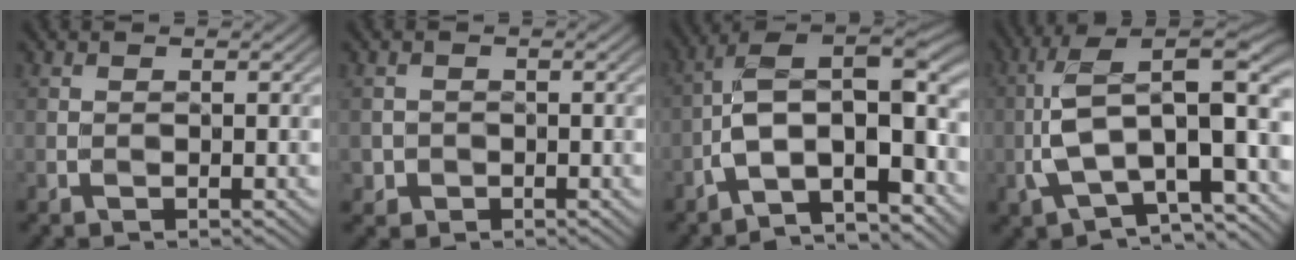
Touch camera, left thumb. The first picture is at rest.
{"total": 1.4, "force": [-0.5, 1.1, -0.6], "torque": [0.013, -0.005, -0.008]}
{"total": 11.1, "force": [-4.3, 4.5, 9.1], "torque": [-0.154, 0.004, -0.080]}
{"total": 13.0, "force": [-1.5, 5.7, 11.6], "torque": [-0.210, 0.008, -0.030]}